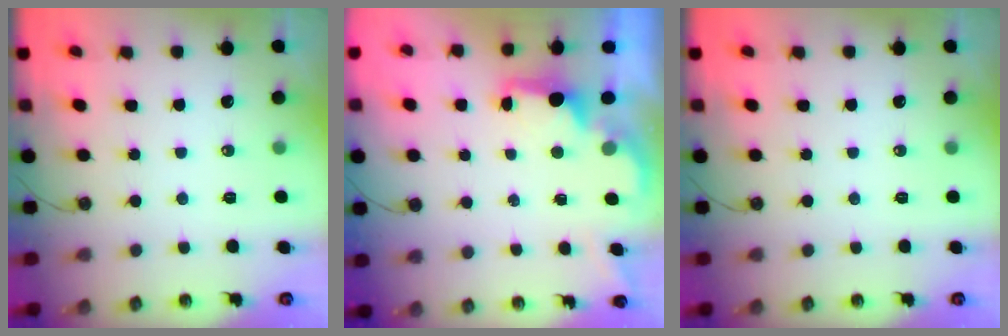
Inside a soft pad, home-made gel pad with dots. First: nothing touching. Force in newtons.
{"total": 2.0, "press": 1.9, "slide": 0.8}
{"total": 0.0}